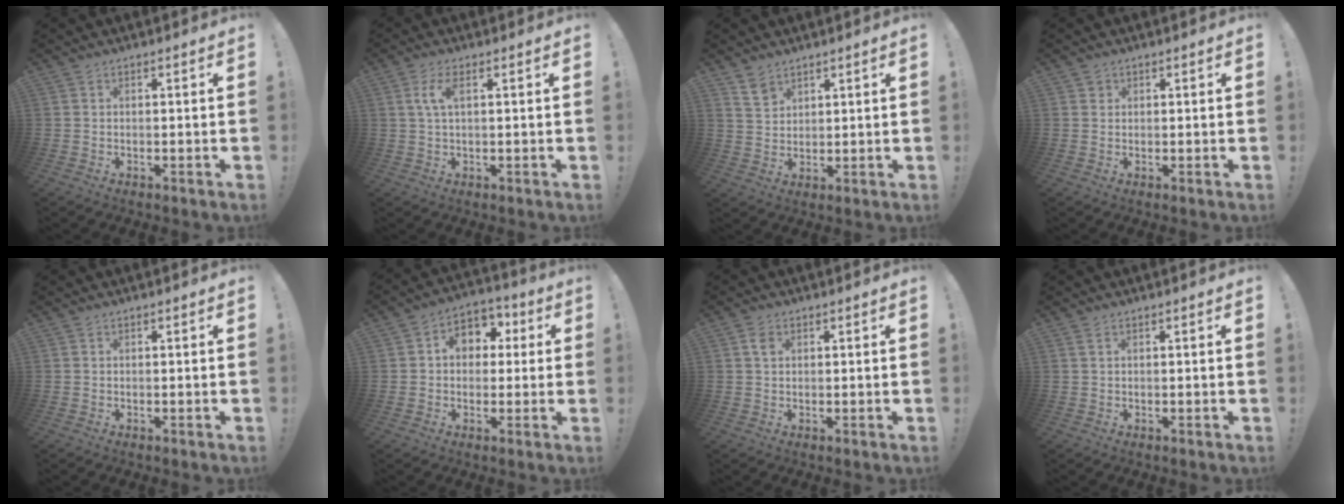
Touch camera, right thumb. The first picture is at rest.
{"total": 4.5, "force": [1.3, 1.5, 4.1], "torque": [-0.075, 0.002, 0.022]}
{"total": 5.4, "force": [4.1, 3.4, 1.1], "torque": [-0.011, -0.028, 0.077]}
{"total": 1.3, "force": [0.7, 1.1, 0.2], "torque": [0.001, -0.001, 0.012]}
{"total": 0.0}
{"total": 8.5, "force": [1.2, 7.1, 4.5], "torque": [-0.055, 0.004, 0.026]}
{"total": 2.0, "force": [0.9, 1.4, 1.1], "torque": [-0.012, -0.002, 0.014]}
{"total": 1.2, "force": [0.6, 0.3, 1.0], "torque": [-0.025, 0.003, 0.012]}